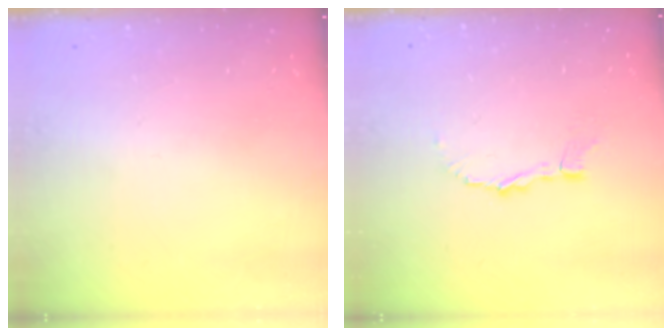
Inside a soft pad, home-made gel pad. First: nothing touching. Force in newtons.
{"total": 3.5, "press": 3.5, "slide": 0.3}